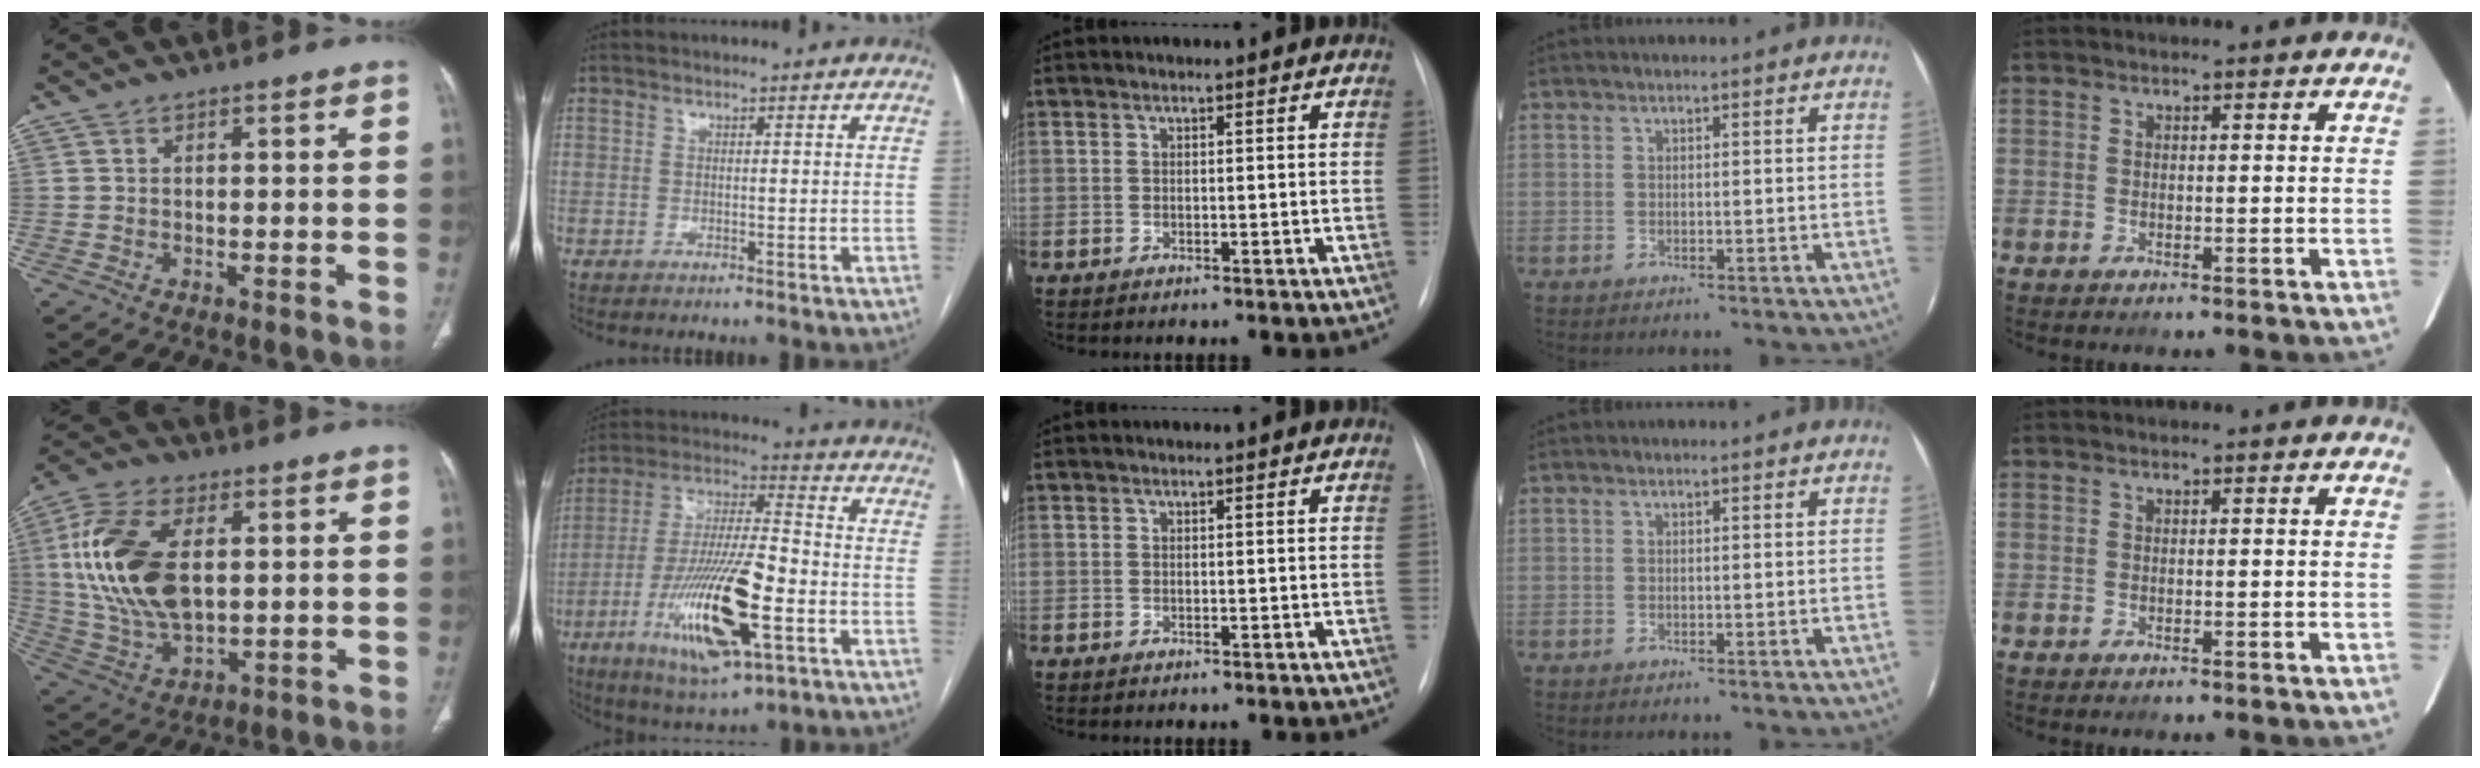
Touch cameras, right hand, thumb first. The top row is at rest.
{"thumb": {"total": 19.2, "force": [3.0, 10.6, 15.7], "torque": [-0.324, -0.006, 0.062]}, "index": {"total": 19.5, "force": [-6.7, 4.1, 17.9], "torque": [-0.365, -0.022, -0.114]}}